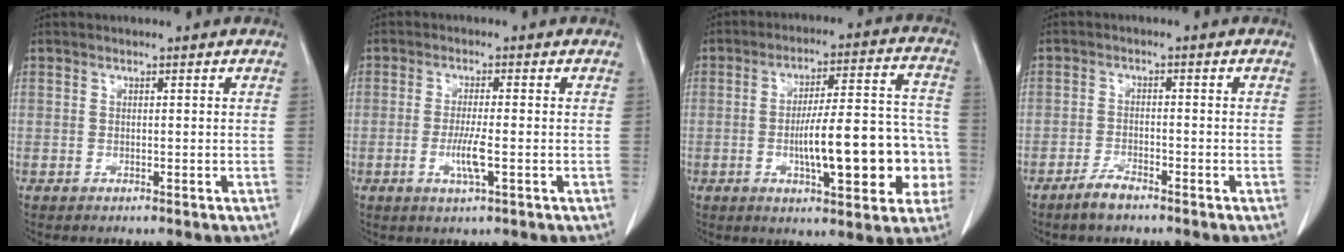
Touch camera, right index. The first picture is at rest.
{"total": 4.4, "force": [-1.2, 0.1, 4.2], "torque": [-0.086, -0.009, -0.022]}
{"total": 16.2, "force": [-3.5, 4.2, 15.2], "torque": [-0.214, 0.030, -0.046]}
{"total": 3.3, "force": [-2.7, 0.7, 1.7], "torque": [-0.038, -0.001, -0.050]}